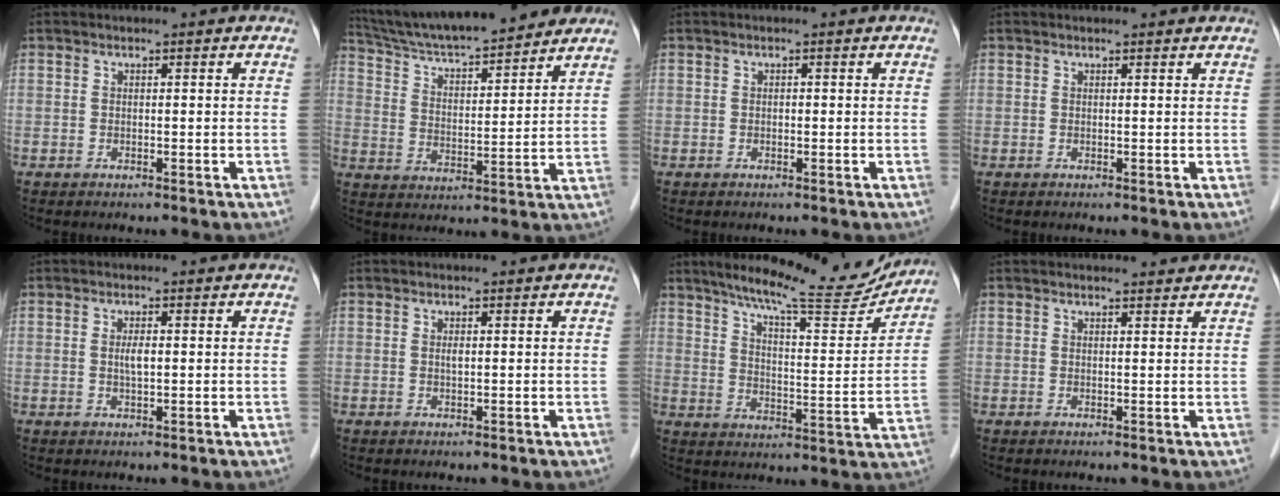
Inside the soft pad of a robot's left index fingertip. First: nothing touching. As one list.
[{"total": 20.1, "force": [17.9, 2.8, 8.7], "torque": [-0.149, 0.025, 0.281]}, {"total": 0.0}, {"total": 1.2, "force": [1.2, 0.0, 0.1], "torque": [-0.011, 0.002, 0.012]}, {"total": 1.8, "force": [0.2, 0.4, 1.7], "torque": [-0.035, 0.000, 0.005]}, {"total": 0.7, "force": [0.2, 0.1, 0.7], "torque": [-0.018, 0.000, 0.005]}, {"total": 16.9, "force": [15.1, 1.7, 7.3], "torque": [-0.112, -0.019, 0.209]}, {"total": 3.1, "force": [3.0, 0.4, 0.5], "torque": [-0.012, 0.006, 0.034]}]